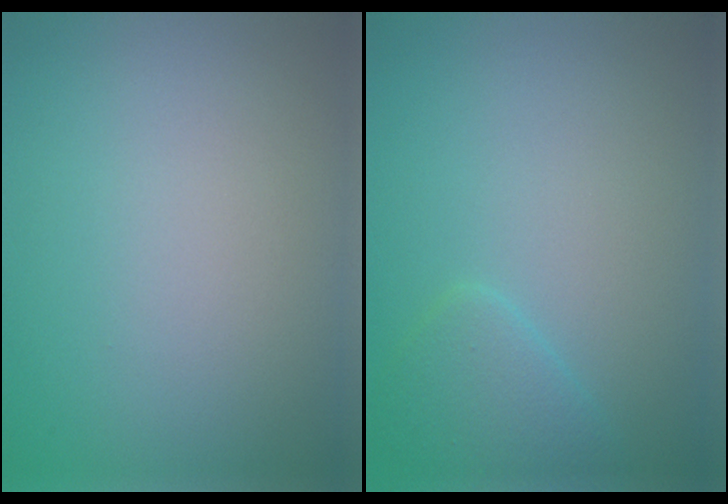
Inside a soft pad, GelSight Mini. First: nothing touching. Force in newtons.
{"total": 2.2, "press": 2.2, "slide": 0.1}